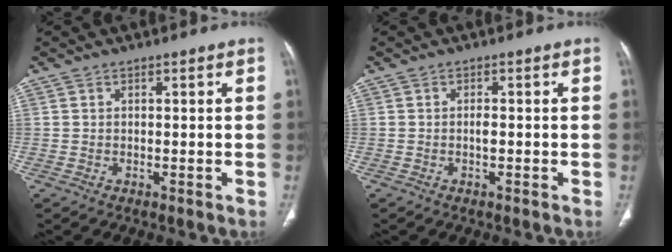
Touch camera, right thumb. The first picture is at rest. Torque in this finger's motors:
{"motor_torque": [0.17, 0.01, 0.32, 0.16, 0.02]}